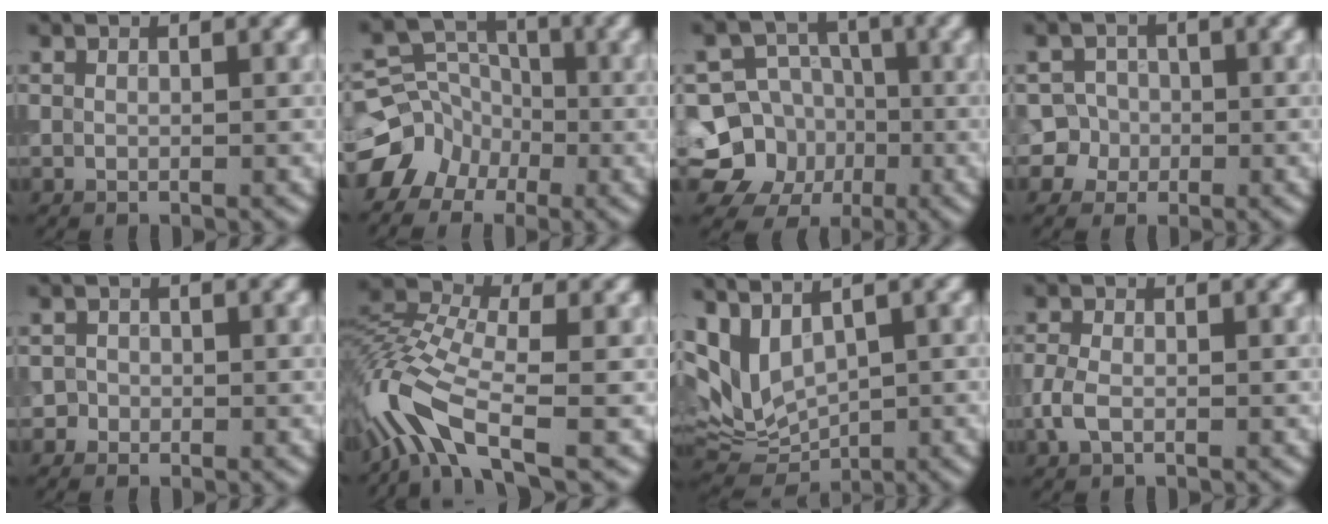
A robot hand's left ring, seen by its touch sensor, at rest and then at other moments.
{"total": 6.6, "force": [-3.2, 5.5, 1.7], "torque": [-0.011, 0.007, -0.065]}
{"total": 8.3, "force": [-2.3, 7.7, 2.3], "torque": [-0.031, 0.009, -0.070]}
{"total": 4.2, "force": [-1.2, 4.0, 0.5], "torque": [0.023, 0.013, -0.039]}
{"total": 1.0, "force": [-0.4, 0.9, -0.1], "torque": [0.016, 0.001, -0.008]}
{"total": 6.9, "force": [-3.4, 2.9, 5.2], "torque": [-0.112, 0.007, -0.086]}
{"total": 5.0, "force": [2.0, 2.7, 3.7], "torque": [-0.083, -0.009, 0.049]}
{"total": 2.1, "force": [-0.7, 1.3, 1.5], "torque": [-0.037, 0.001, -0.019]}